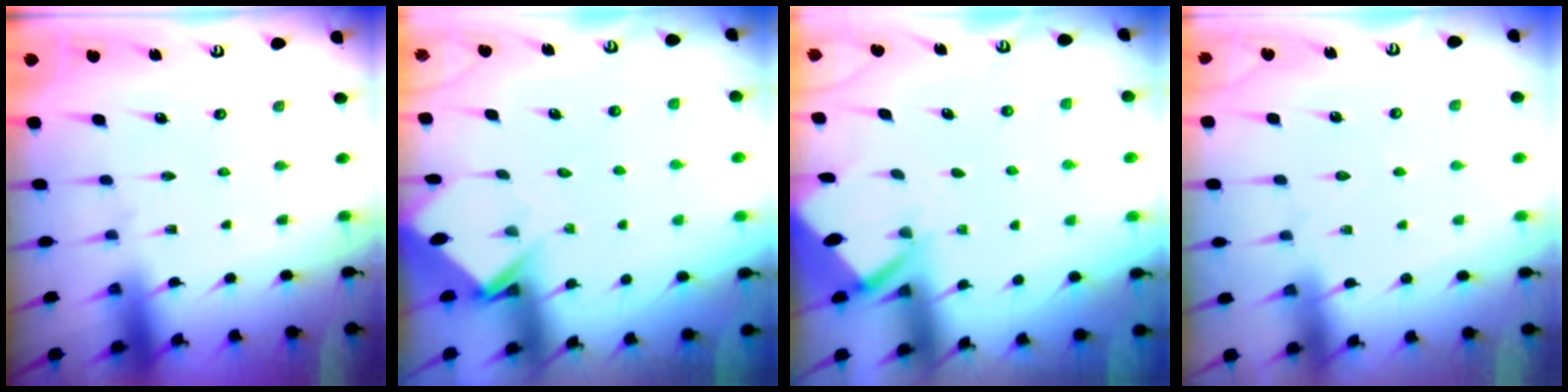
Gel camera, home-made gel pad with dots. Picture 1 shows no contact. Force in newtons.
{"total": 3.9, "press": 3.9, "slide": 0.3}
{"total": 2.7, "press": 2.7, "slide": 0.3}
{"total": 2.3, "press": 2.3, "slide": 0.3}